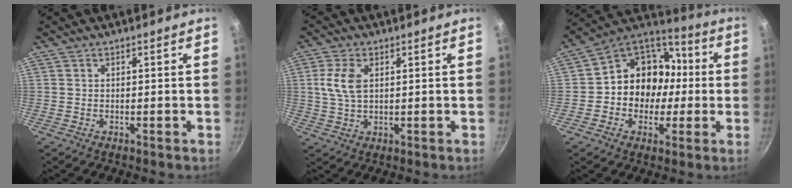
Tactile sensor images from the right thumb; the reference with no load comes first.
{"total": 5.9, "force": [1.4, 3.3, 4.7], "torque": [-0.097, 0.002, 0.027]}
{"total": 15.8, "force": [-0.9, 13.5, 8.0], "torque": [-0.078, 0.047, -0.026]}